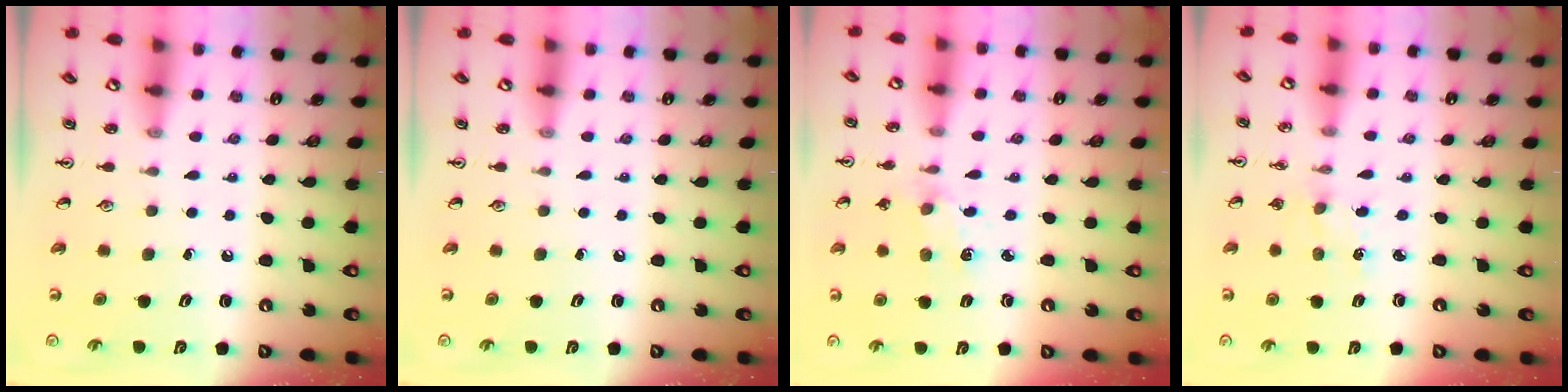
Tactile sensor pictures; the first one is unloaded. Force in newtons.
{"total": 0.0}
{"total": 2.0, "press": 2.0, "slide": 0.4}
{"total": 1.5, "press": 1.5, "slide": 0.2}